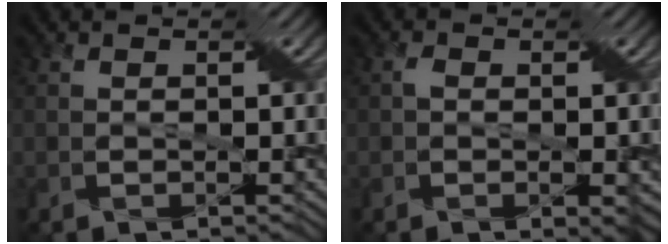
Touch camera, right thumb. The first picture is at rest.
{"total": 3.8, "force": [-0.8, 2.1, 3.1], "torque": [-0.044, -0.005, -0.013]}